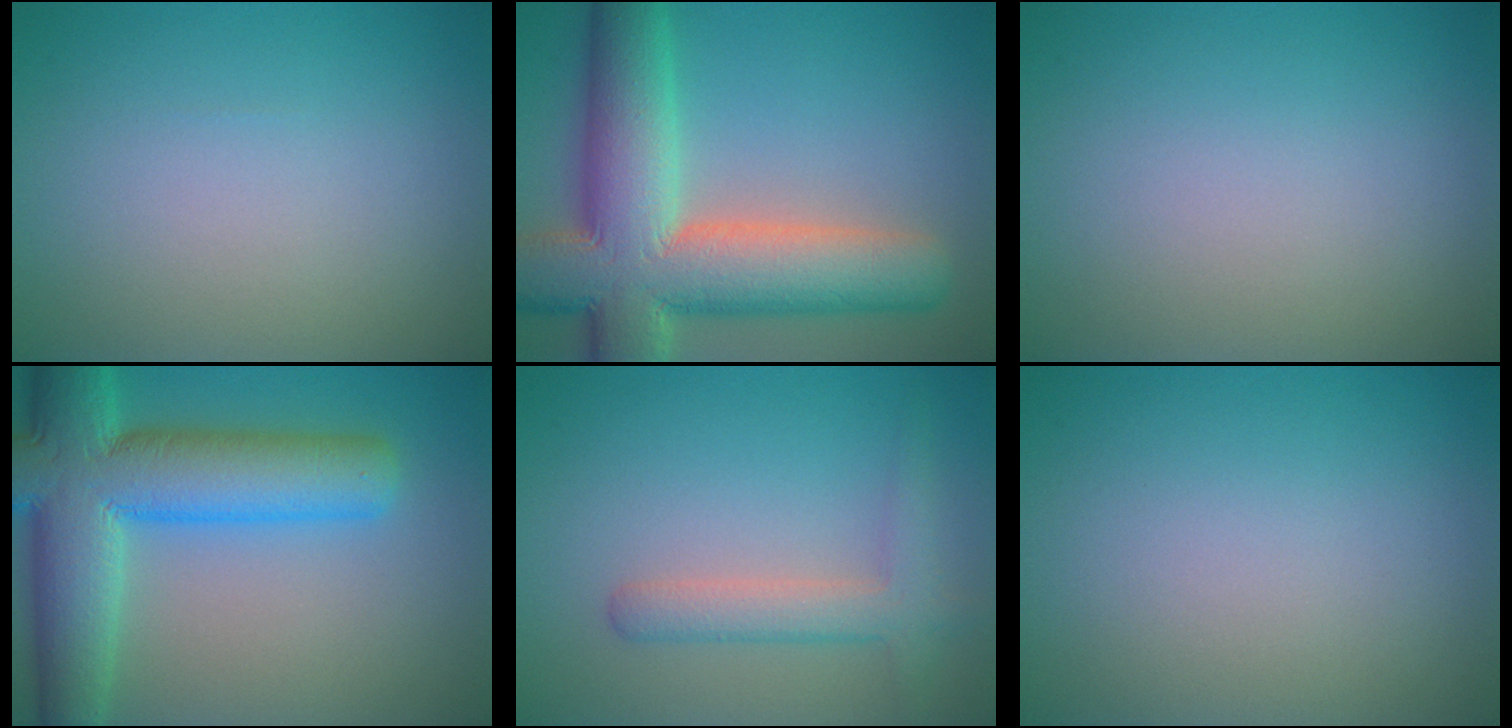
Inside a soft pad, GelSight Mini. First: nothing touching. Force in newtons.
{"total": 13.3, "press": 13.2, "slide": 1.0}
{"total": 0.0}
{"total": 11.8, "press": 11.8, "slide": 0.4}
{"total": 3.0, "press": 3.0, "slide": 0.2}
{"total": 0.0}